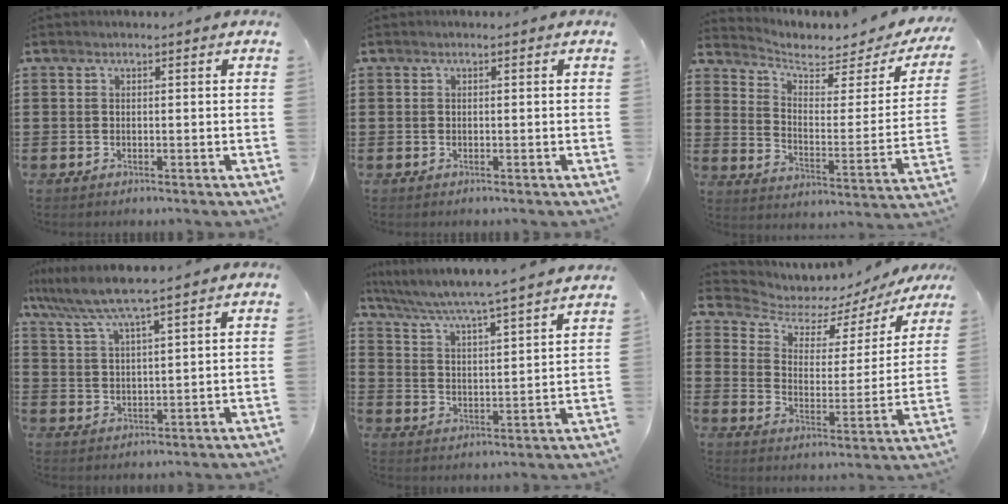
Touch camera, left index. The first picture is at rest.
{"total": 0.0}
{"total": 4.3, "force": [3.5, 1.5, 1.9], "torque": [-0.051, -0.029, 0.054]}
{"total": 6.1, "force": [5.0, -0.1, 3.4], "torque": [-0.083, -0.021, 0.087]}
{"total": 4.4, "force": [4.1, -0.8, 1.5], "torque": [-0.052, -0.039, 0.059]}
{"total": 4.7, "force": [3.9, 2.3, 1.5], "torque": [-0.050, -0.029, 0.058]}